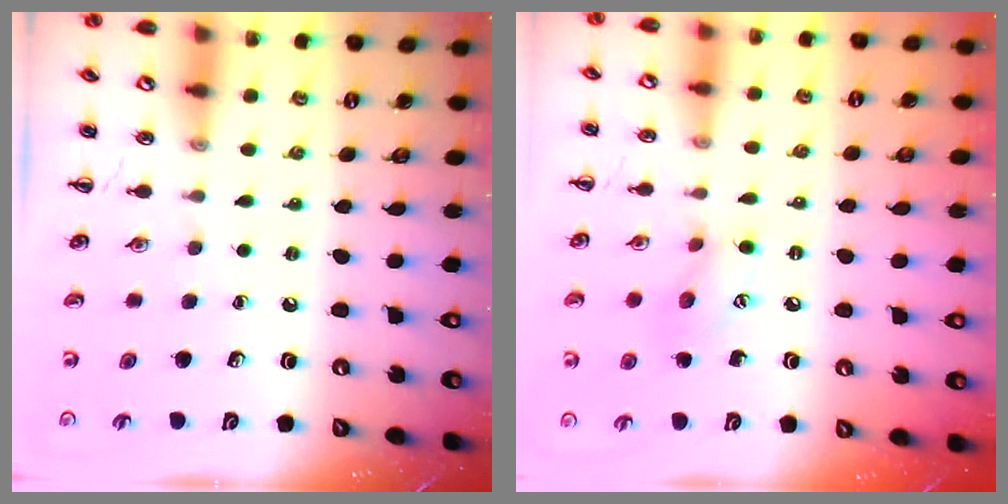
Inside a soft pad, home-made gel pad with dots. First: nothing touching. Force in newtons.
{"total": 7.4, "press": 7.3, "slide": 0.6}